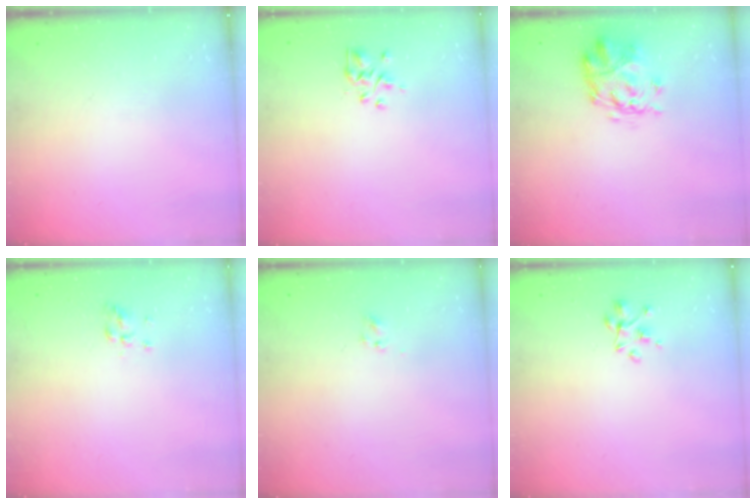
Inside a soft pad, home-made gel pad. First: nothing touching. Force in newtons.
{"total": 2.2, "press": 2.0, "slide": 1.0}
{"total": 3.8, "press": 3.5, "slide": 1.7}
{"total": 3.7, "press": 3.5, "slide": 1.3}
{"total": 1.3, "press": 1.1, "slide": 0.8}
{"total": 2.4, "press": 2.3, "slide": 0.8}